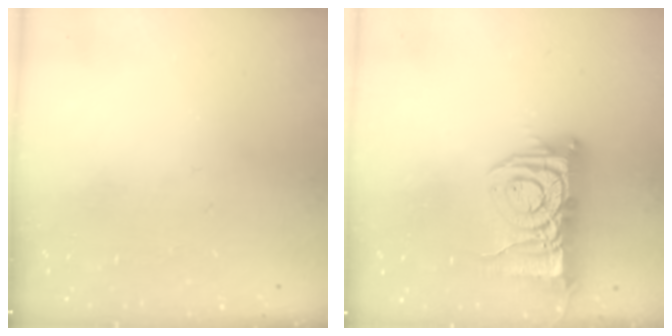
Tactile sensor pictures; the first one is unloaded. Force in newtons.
{"total": 11.3, "press": 11.2, "slide": 1.4}